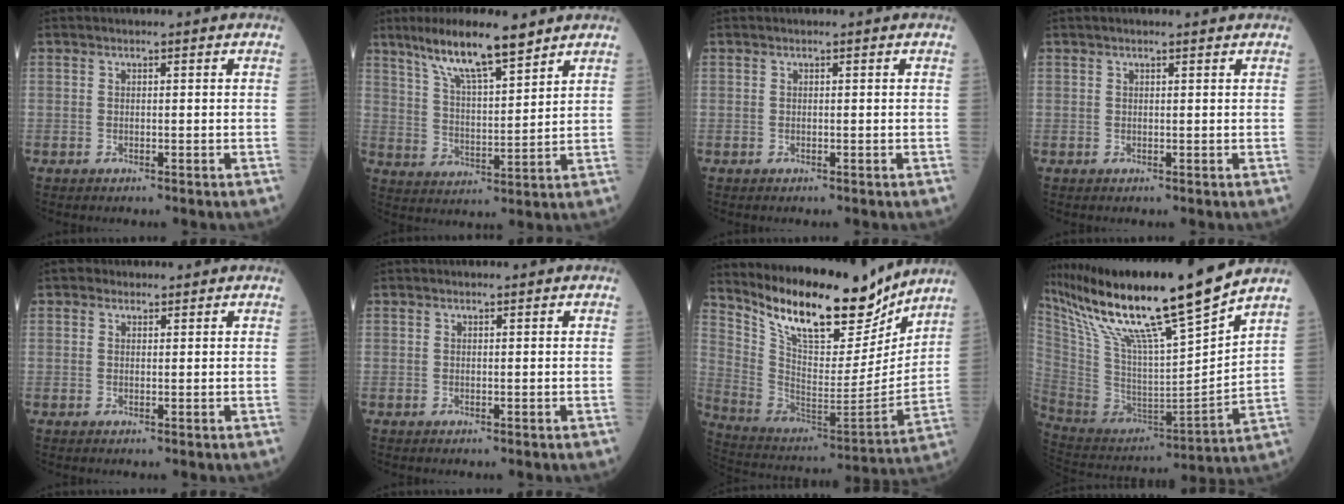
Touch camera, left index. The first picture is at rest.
{"total": 11.2, "force": [8.4, 1.4, 7.2], "torque": [-0.135, 0.004, 0.150]}
{"total": 0.0}
{"total": 1.1, "force": [0.9, 0.1, 0.6], "torque": [-0.009, 0.009, 0.013]}
{"total": 0.9, "force": [0.4, 0.8, 0.0], "torque": [0.001, 0.001, 0.002]}
{"total": 0.0}
{"total": 20.0, "force": [16.2, 5.8, 10.2], "torque": [-0.186, -0.029, 0.278]}
{"total": 22.6, "force": [17.5, -0.2, 14.3], "torque": [-0.262, -0.012, 0.317]}